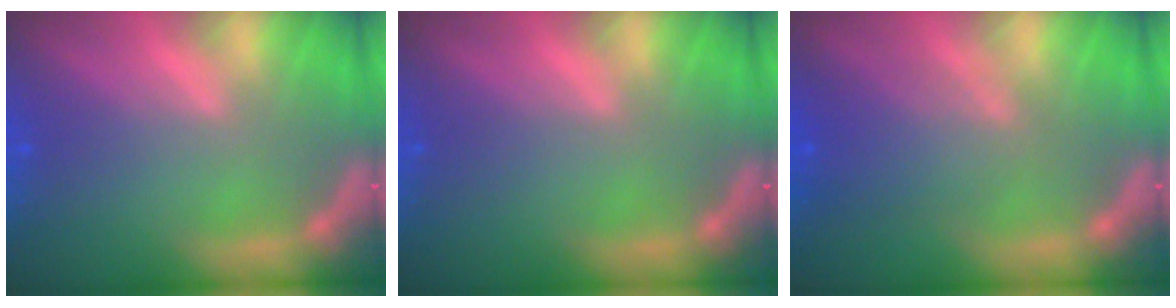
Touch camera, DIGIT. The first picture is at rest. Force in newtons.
{"total": 0.0}
{"total": 5.1}